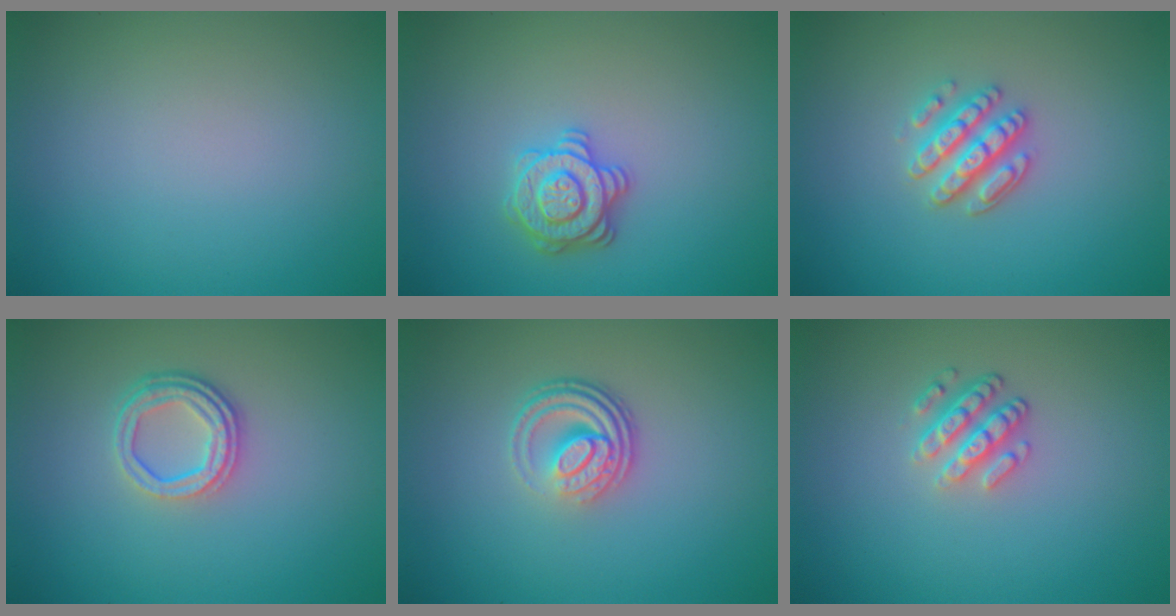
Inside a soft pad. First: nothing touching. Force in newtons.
{"total": 2.9, "press": 2.8, "slide": 0.6}
{"total": 3.1, "press": 2.8, "slide": 1.1}
{"total": 3.4, "press": 2.6, "slide": 2.2}
{"total": 4.2, "press": 2.8, "slide": 3.1}
{"total": 2.8, "press": 2.3, "slide": 1.5}